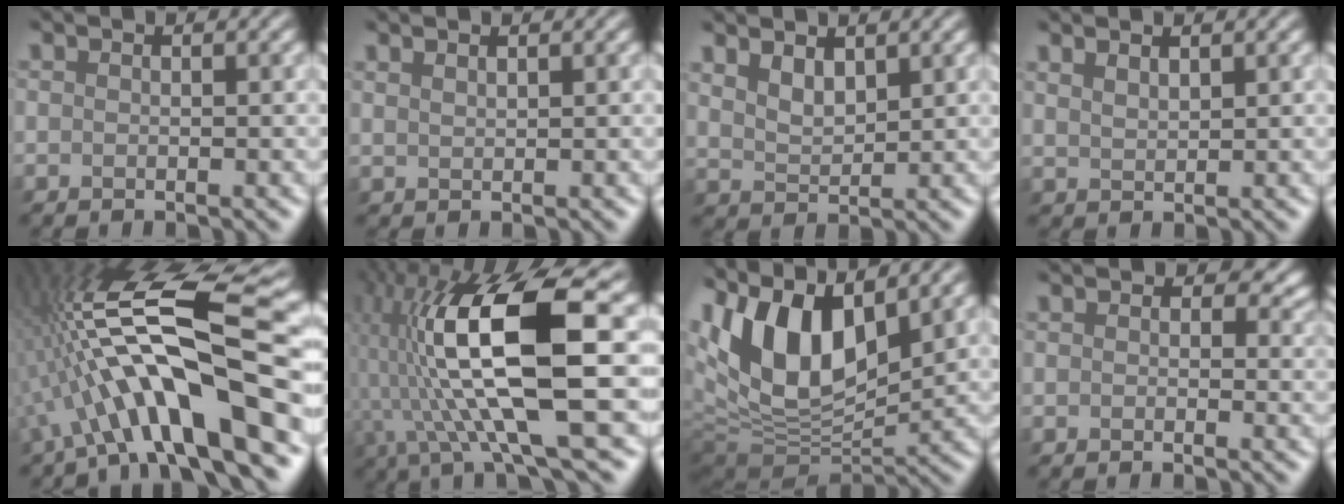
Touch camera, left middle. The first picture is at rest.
{"total": 1.0, "force": [0.8, -0.2, -0.5], "torque": [0.008, 0.005, 0.019]}
{"total": 2.1, "force": [1.8, 0.8, 0.5], "torque": [-0.014, 0.003, 0.040]}
{"total": 1.4, "force": [1.4, 0.1, -0.2], "torque": [-0.001, 0.005, 0.031]}
{"total": 14.4, "force": [-3.0, 3.3, 13.7], "torque": [-0.213, 0.043, -0.048]}
{"total": 14.4, "force": [0.4, 4.0, 13.8], "torque": [-0.265, 0.013, 0.007]}
{"total": 13.1, "force": [5.3, 6.9, 9.8], "torque": [-0.183, 0.010, 0.091]}
{"total": 3.8, "force": [1.2, 2.8, 2.3], "torque": [-0.019, 0.009, 0.005]}